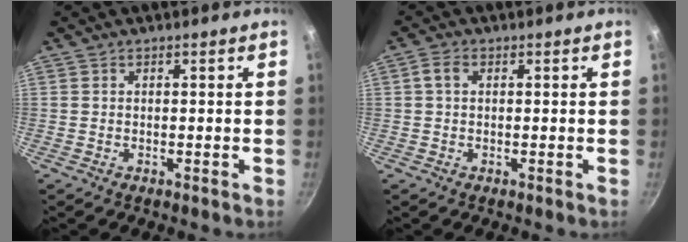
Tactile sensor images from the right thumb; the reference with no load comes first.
{"total": 2.5, "force": [0.5, 1.6, 1.8], "torque": [-0.035, 0.008, 0.007]}